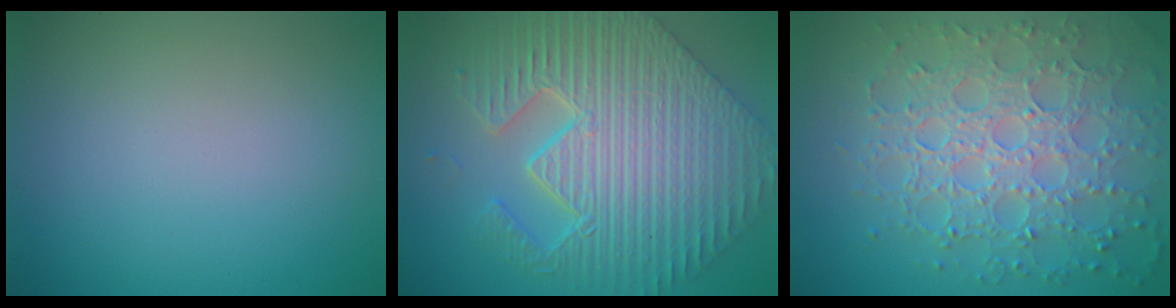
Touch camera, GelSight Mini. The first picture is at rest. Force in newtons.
{"total": 9.5, "press": 7.4, "slide": 6.0}
{"total": 8.2, "press": 5.9, "slide": 5.7}